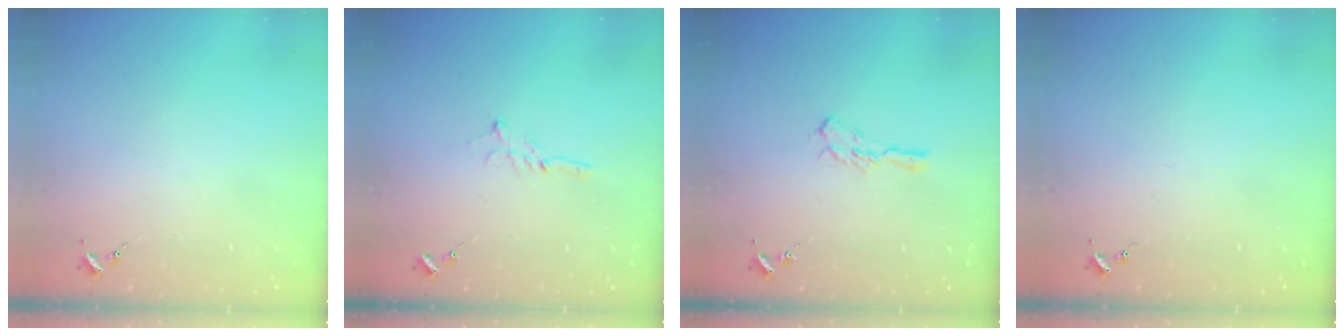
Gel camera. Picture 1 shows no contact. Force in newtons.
{"total": 2.3, "press": 2.3, "slide": 0.2}
{"total": 5.7, "press": 5.7, "slide": 0.4}
{"total": 0.0}